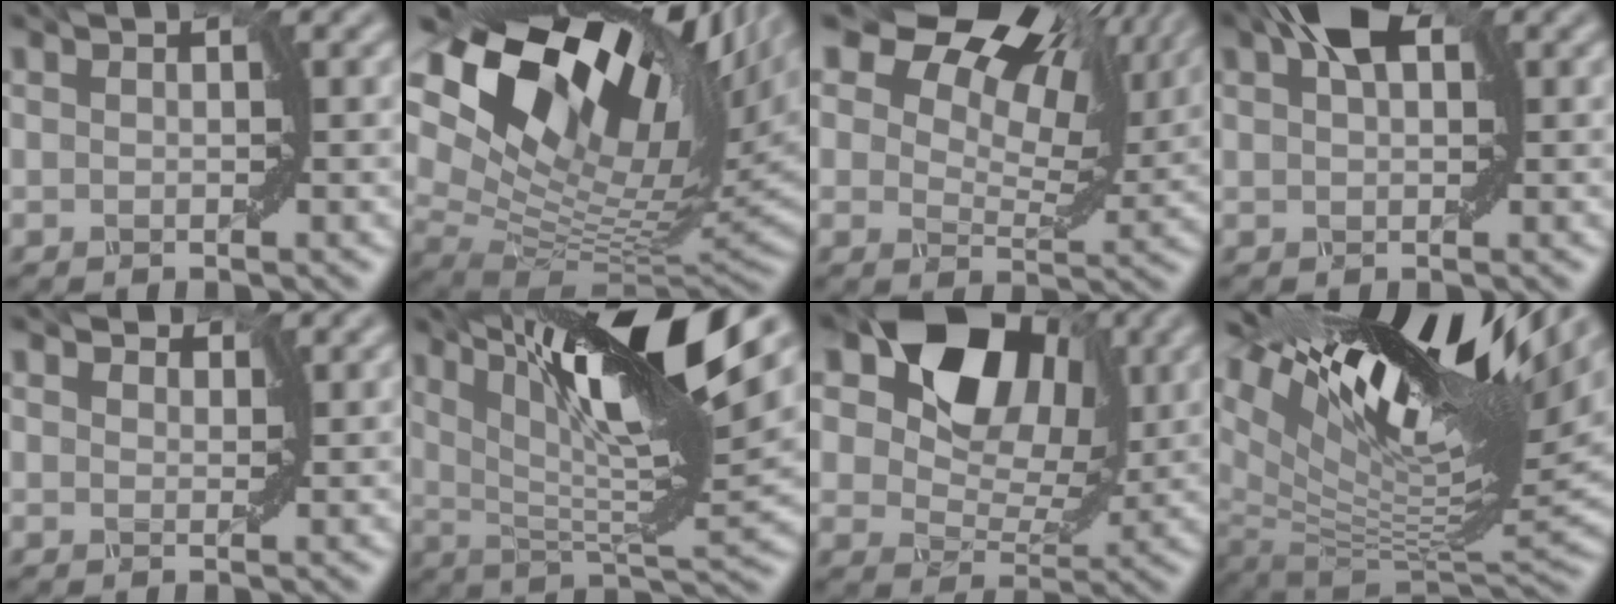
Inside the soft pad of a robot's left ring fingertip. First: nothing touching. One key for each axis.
{"total": 18.1, "fx": 8.6, "fy": 9.6, "fz": 12.7, "tx": -0.224, "ty": 0.025, "tz": 0.169}
{"total": 13.6, "fx": 8.9, "fy": 6.6, "fz": 7.9, "tx": -0.130, "ty": 0.036, "tz": 0.120}
{"total": 4.6, "fx": 2.1, "fy": 2.3, "fz": 3.3, "tx": -0.051, "ty": 0.015, "tz": 0.030}
{"total": 1.5, "fx": 1.5, "fy": 0.4, "fz": 0.3, "tx": -0.010, "ty": 0.003, "tz": 0.021}
{"total": 12.9, "fx": 6.2, "fy": 2.3, "fz": 11.0, "tx": -0.178, "ty": 0.008, "tz": 0.111}
{"total": 11.0, "fx": 5.0, "fy": 7.0, "fz": 6.8, "tx": -0.112, "ty": 0.016, "tz": 0.077}
{"total": 16.9, "fx": 9.3, "fy": 5.8, "fz": 12.9, "tx": -0.243, "ty": 0.030, "tz": 0.161}